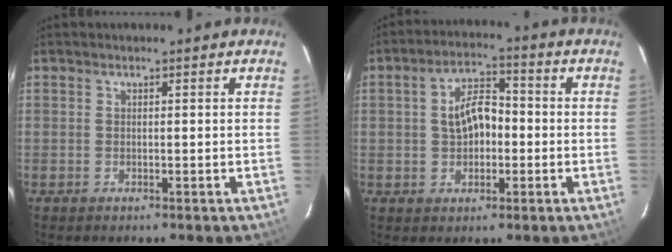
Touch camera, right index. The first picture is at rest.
{"total": 7.4, "force": [-0.4, 4.6, 5.7], "torque": [-0.106, 0.024, 0.002]}